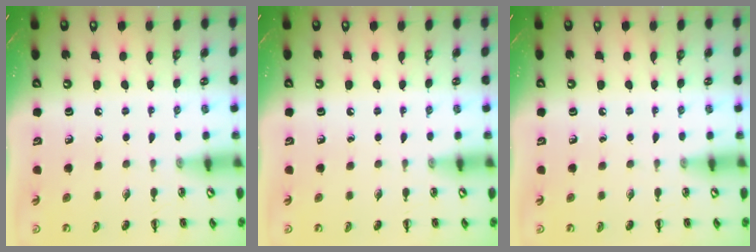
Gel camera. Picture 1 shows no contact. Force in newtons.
{"total": 0.0}
{"total": 0.0}